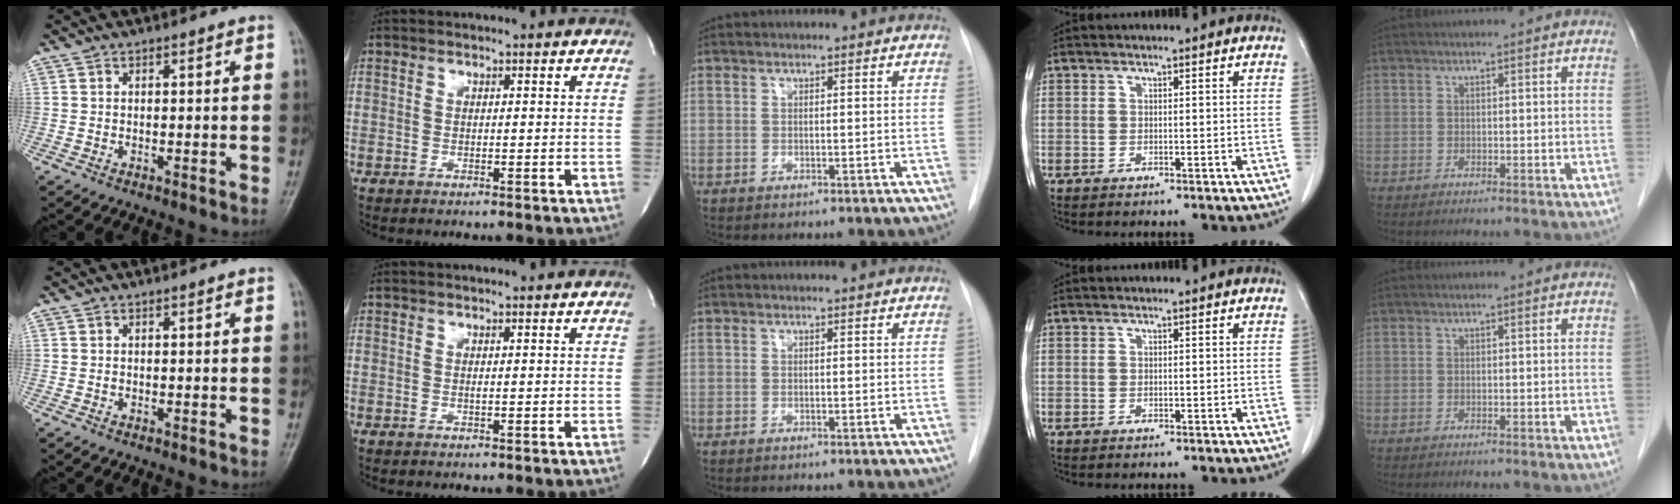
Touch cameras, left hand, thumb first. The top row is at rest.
{"index": {"total": 0.8, "force": [0.6, 0.0, 0.5], "torque": [-0.013, 0.005, 0.007]}}